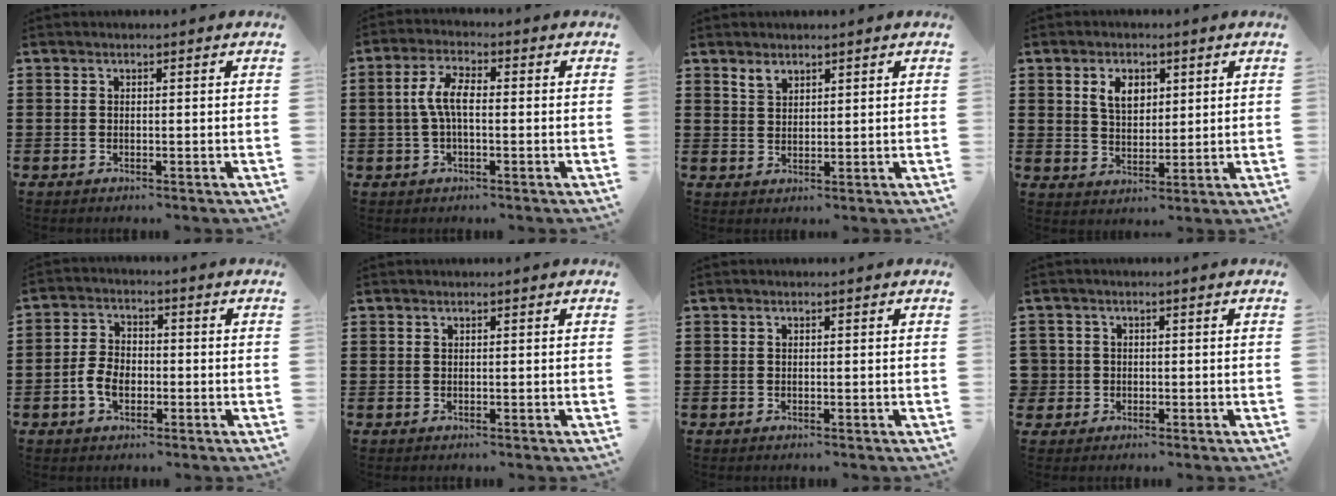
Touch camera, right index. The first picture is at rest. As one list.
[{"total": 5.4, "force": [-0.3, 2.0, 5.0], "torque": [-0.113, -0.001, -0.012]}, {"total": 2.0, "force": [1.7, 0.9, 0.4], "torque": [-0.014, -0.001, 0.034]}, {"total": 4.5, "force": [1.9, 3.0, 2.9], "torque": [-0.060, 0.009, 0.031]}, {"total": 4.5, "force": [-1.6, 3.0, 3.0], "torque": [-0.078, 0.000, -0.035]}, {"total": 0.0}, {"total": 0.0}, {"total": 2.3, "force": [-0.4, 2.2, 0.2], "torque": [-0.024, 0.003, -0.013]}]